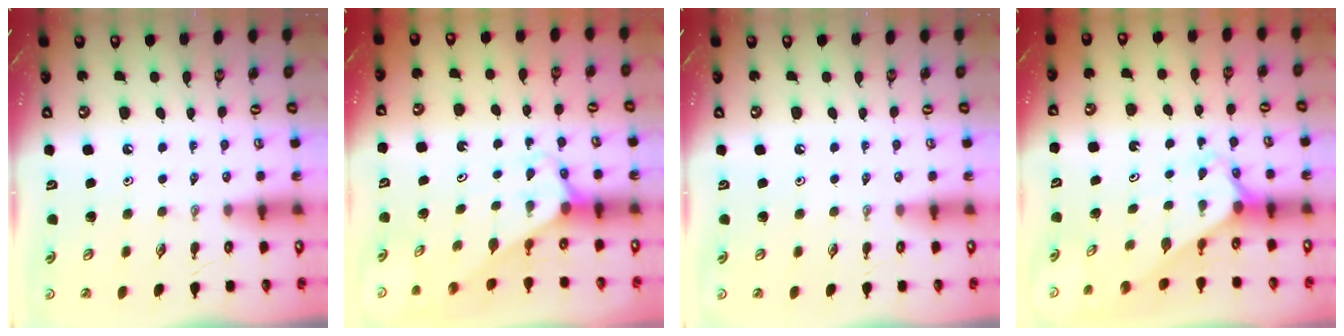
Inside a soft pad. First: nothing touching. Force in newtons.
{"total": 2.7, "press": 2.7, "slide": 0.2}
{"total": 0.0}
{"total": 2.3, "press": 2.3, "slide": 0.2}